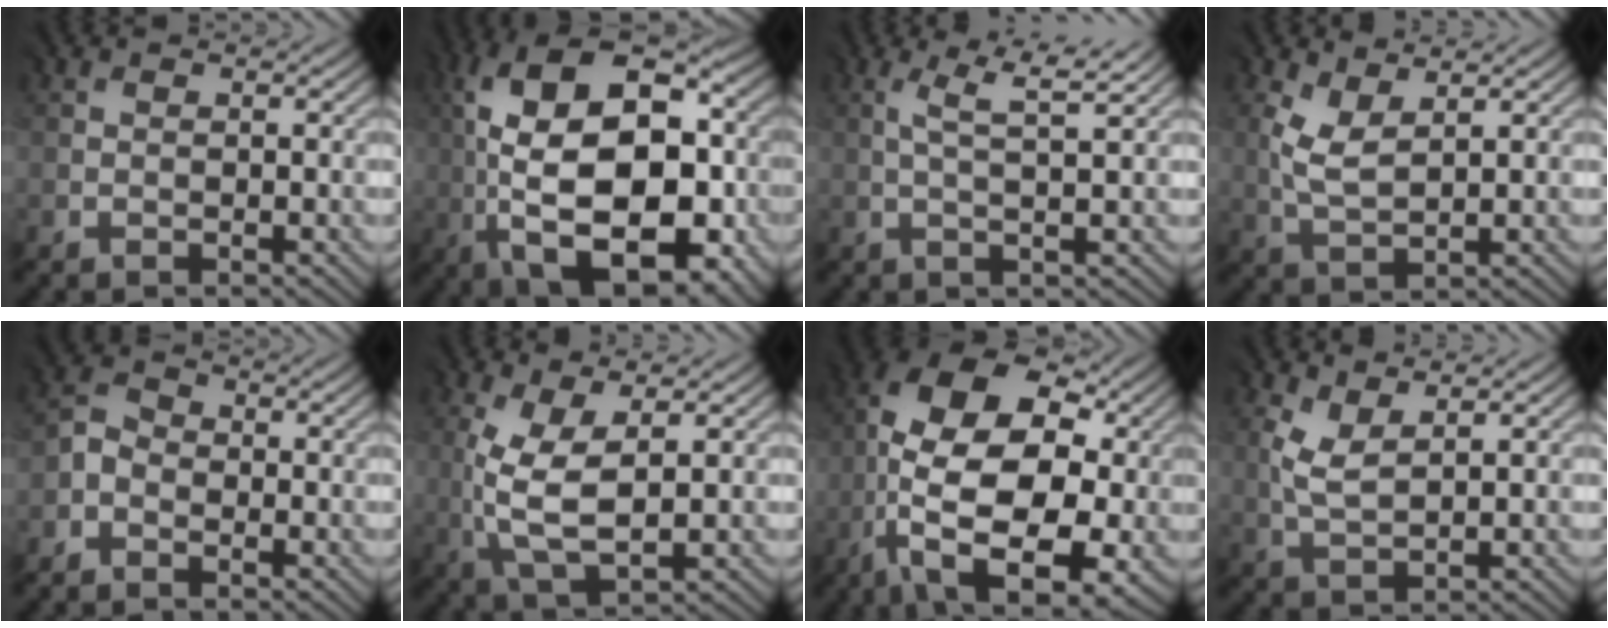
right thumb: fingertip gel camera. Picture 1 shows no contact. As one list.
[{"total": 18.9, "force": [-2.1, 9.6, 16.1], "torque": [-0.259, 0.019, -0.036]}, {"total": 3.7, "force": [1.5, 0.0, 3.4], "torque": [-0.063, 0.005, 0.032]}, {"total": 3.6, "force": [1.7, 1.4, 2.8], "torque": [-0.079, -0.003, 0.042]}, {"total": 2.4, "force": [-1.7, 1.6, 0.6], "torque": [-0.013, 0.003, -0.042]}, {"total": 6.9, "force": [0.5, 2.9, 6.3], "torque": [-0.153, -0.001, 0.013]}, {"total": 18.1, "force": [-2.0, 10.3, 14.7], "torque": [-0.271, 0.001, -0.031]}, {"total": 3.0, "force": [1.6, 1.1, 2.3], "torque": [-0.068, -0.002, 0.037]}]